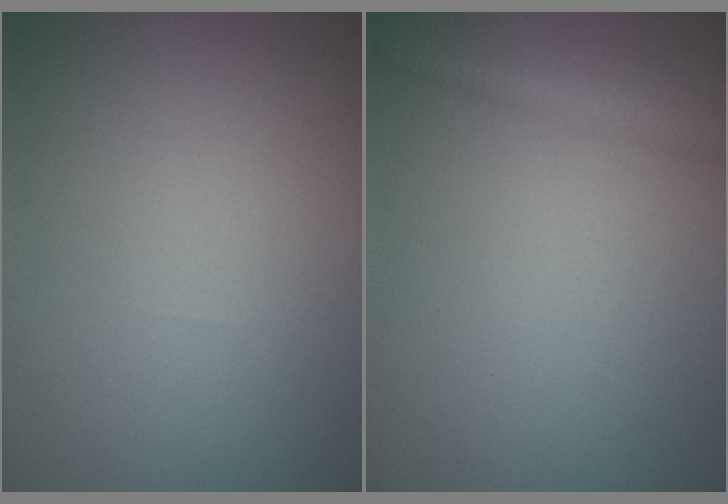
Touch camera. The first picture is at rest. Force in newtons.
{"total": 1.8, "press": 1.8, "slide": 0.1}